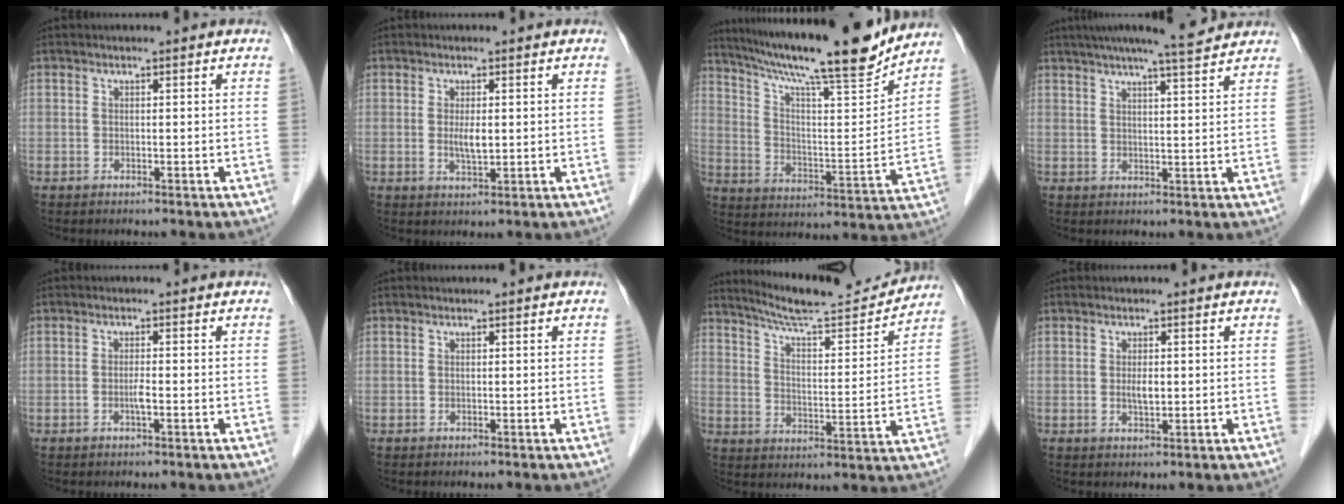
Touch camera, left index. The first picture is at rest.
{"total": 2.9, "force": [0.2, 0.8, 2.7], "torque": [-0.054, -0.005, 0.006]}
{"total": 21.8, "force": [18.6, 1.2, 11.2], "torque": [-0.194, -0.011, 0.287]}
{"total": 10.4, "force": [9.2, 0.2, 4.8], "torque": [-0.077, 0.017, 0.123]}
{"total": 1.5, "force": [-0.6, 0.1, 1.4], "torque": [-0.029, 0.000, -0.010]}
{"total": 0.0}
{"total": 15.4, "force": [14.7, 0.6, 4.5], "torque": [-0.079, -0.012, 0.221]}
{"total": 2.0, "force": [0.1, 0.8, 1.9], "torque": [-0.038, -0.002, 0.004]}